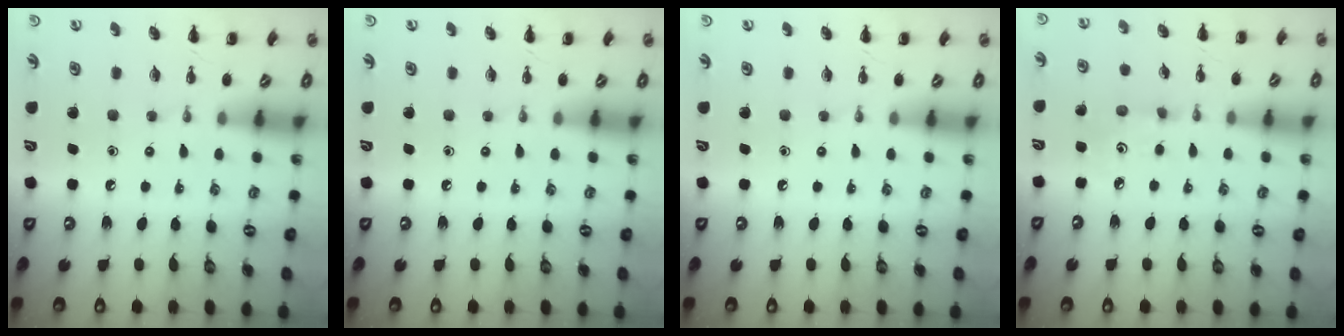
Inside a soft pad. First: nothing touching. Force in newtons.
{"total": 0.0}
{"total": 0.0}
{"total": 3.7, "press": 3.6, "slide": 1.1}